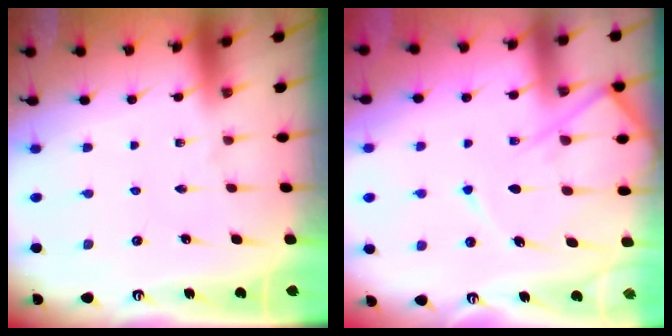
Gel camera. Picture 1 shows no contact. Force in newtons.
{"total": 11.7, "press": 11.6, "slide": 1.2}